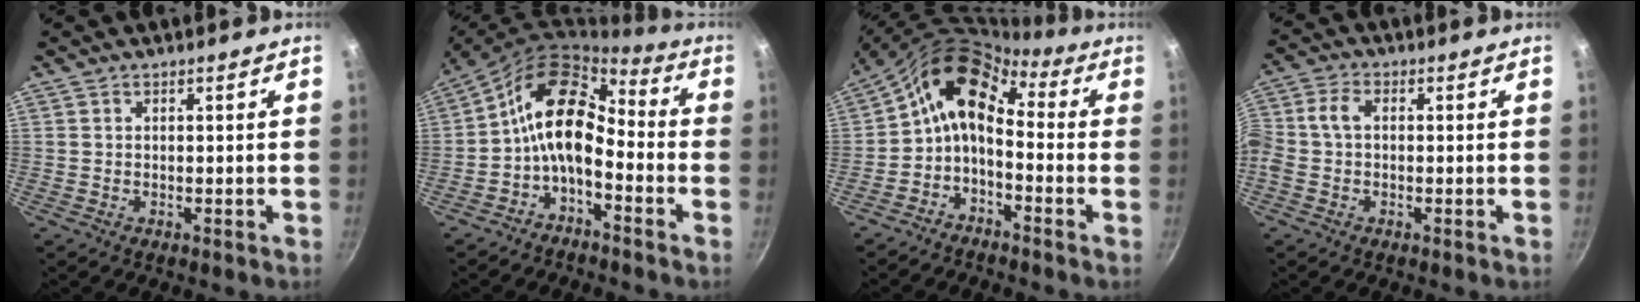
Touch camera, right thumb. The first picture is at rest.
{"total": 12.3, "force": [-3.1, 7.4, 9.3], "torque": [-0.153, 0.066, -0.077]}
{"total": 11.9, "force": [-1.0, 7.8, 9.0], "torque": [-0.162, 0.055, -0.040]}
{"total": 6.1, "force": [-0.3, 4.2, 4.4], "torque": [-0.104, 0.021, -0.020]}